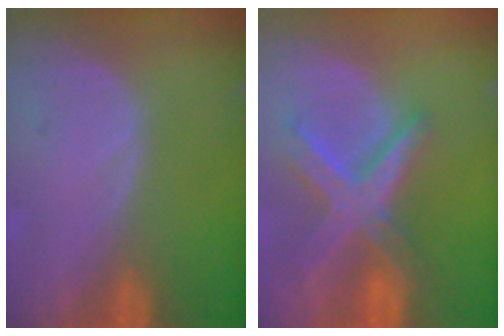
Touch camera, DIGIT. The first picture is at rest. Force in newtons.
{"total": 8.5, "press": 7.3, "slide": 4.2}